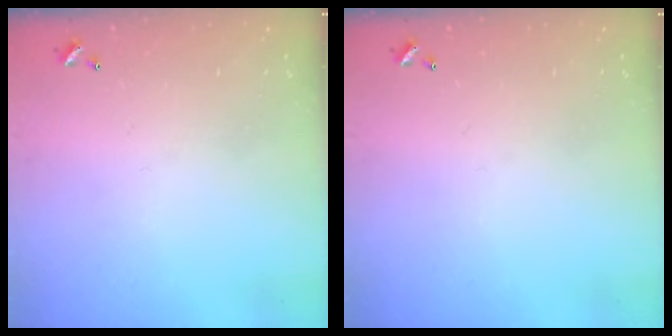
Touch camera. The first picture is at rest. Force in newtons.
{"total": 0.0}